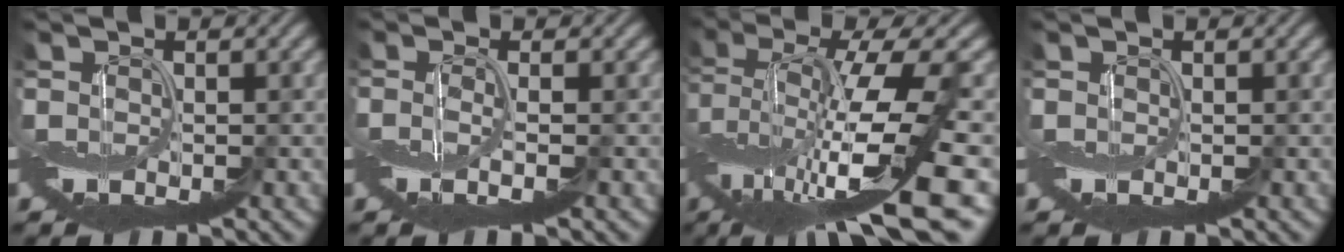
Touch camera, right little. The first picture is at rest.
{"total": 1.5, "force": [-0.5, -0.3, 1.3], "torque": [-0.031, -0.006, -0.011]}
{"total": 13.9, "force": [-3.1, 3.5, 13.1], "torque": [-0.257, 0.003, -0.046]}
{"total": 0.0}